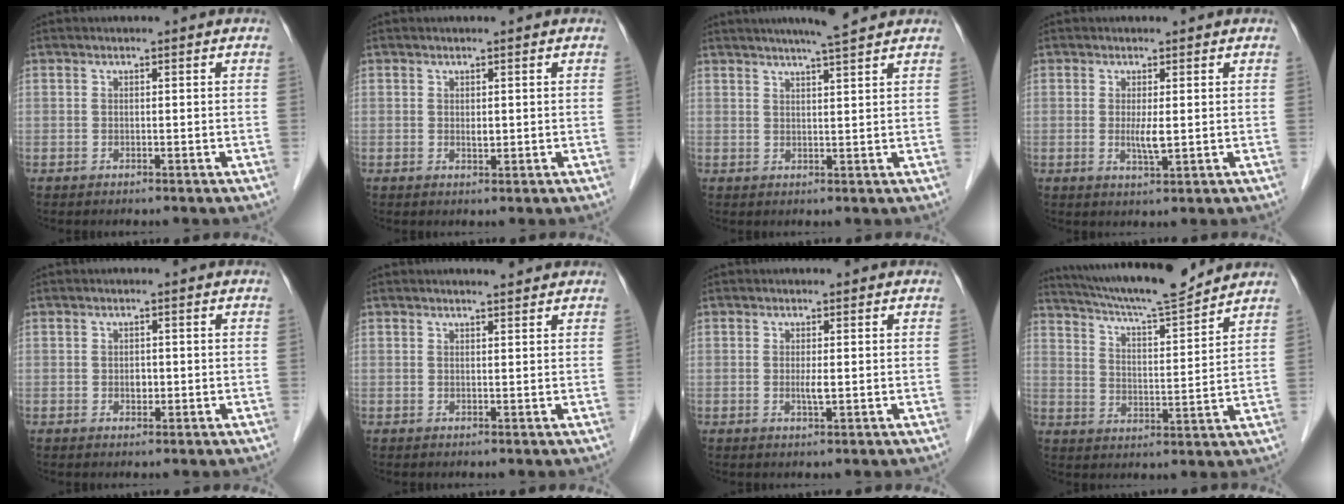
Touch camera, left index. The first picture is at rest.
{"total": 1.0, "force": [0.3, 0.5, 0.8], "torque": [-0.013, -0.003, 0.006]}
{"total": 6.7, "force": [5.7, -0.3, 3.5], "torque": [-0.060, 0.015, 0.082]}
{"total": 2.6, "force": [0.1, 0.3, 2.6], "torque": [-0.052, -0.007, 0.006]}
{"total": 1.3, "force": [-0.1, 0.9, 0.9], "torque": [-0.016, 0.001, 0.000]}
{"total": 1.9, "force": [1.9, 0.1, 0.5], "torque": [-0.012, 0.003, 0.028]}
{"total": 1.5, "force": [0.0, 0.1, 1.5], "torque": [-0.031, -0.003, 0.001]}
{"total": 14.5, "force": [13.4, 0.2, 5.5], "torque": [-0.100, 0.001, 0.209]}